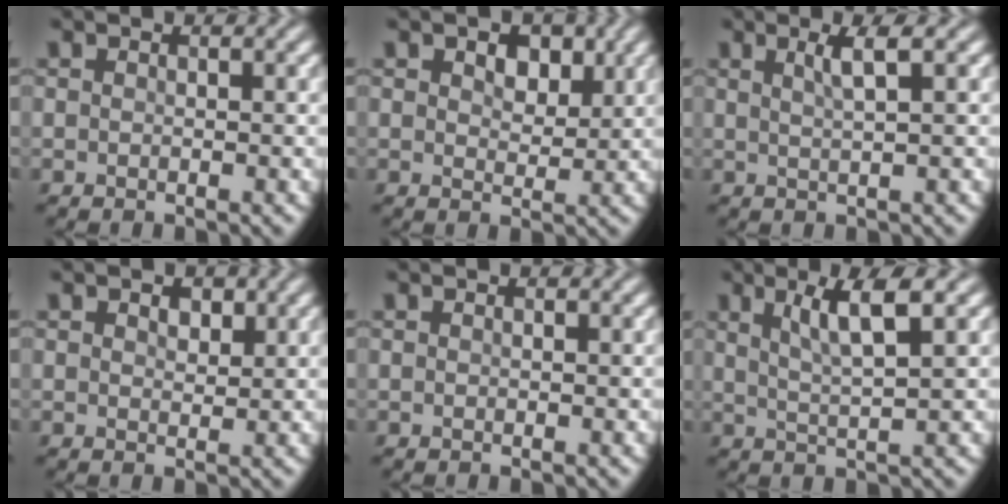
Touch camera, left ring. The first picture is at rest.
{"total": 3.2, "force": [1.5, 2.0, 2.0], "torque": [-0.031, 0.000, 0.017]}
{"total": 2.4, "force": [1.0, 0.5, 2.1], "torque": [-0.030, 0.006, 0.013]}
{"total": 1.4, "force": [0.8, 0.9, 0.8], "torque": [-0.010, 0.000, 0.014]}
{"total": 0.0}
{"total": 4.2, "force": [1.9, 0.7, 3.7], "torque": [-0.062, 0.000, 0.035]}